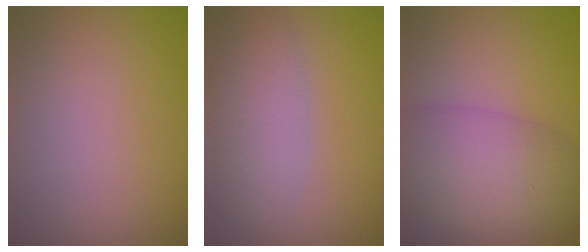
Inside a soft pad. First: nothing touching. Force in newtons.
{"total": 4.3, "press": 4.3, "slide": 0.2}
{"total": 7.5, "press": 7.5, "slide": 0.4}